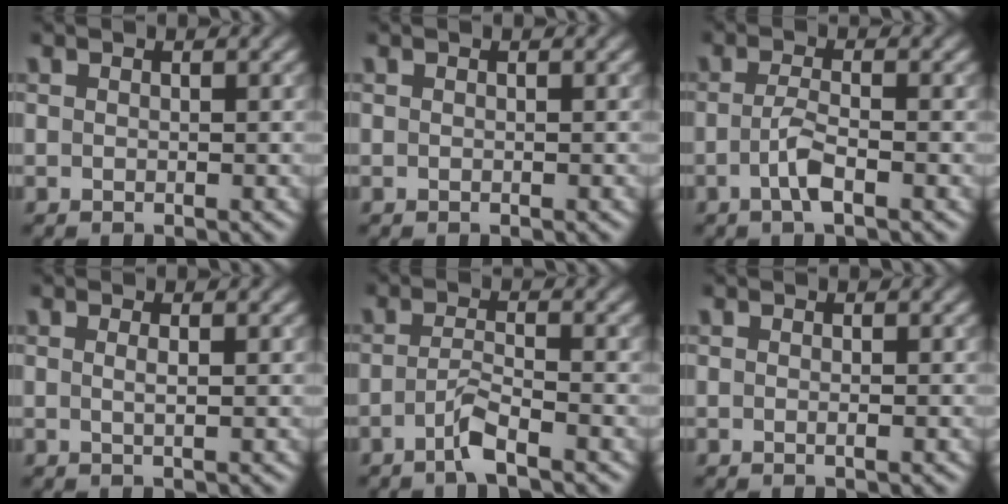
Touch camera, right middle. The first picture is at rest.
{"total": 0.0}
{"total": 2.4, "force": [-0.9, 0.5, 2.1], "torque": [-0.043, 0.002, -0.023]}
{"total": 1.2, "force": [0.3, 0.3, 1.1], "torque": [-0.013, 0.004, 0.000]}
{"total": 2.5, "force": [-1.5, 0.4, 1.9], "torque": [-0.039, 0.005, -0.037]}
{"total": 0.7, "force": [0.0, 0.2, 0.7], "torque": [-0.008, -0.001, -0.002]}